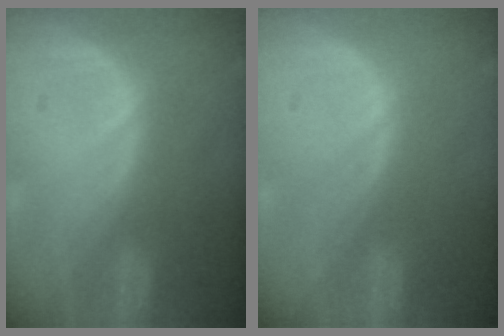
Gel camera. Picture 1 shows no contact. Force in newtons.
{"total": 0.0}